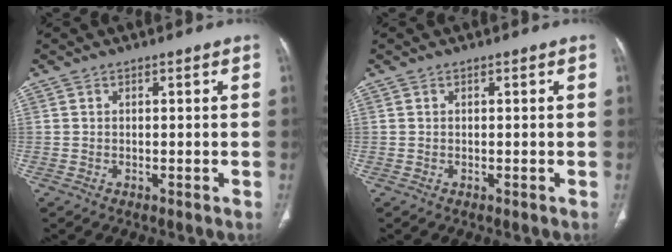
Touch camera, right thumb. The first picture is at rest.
{"total": 0.0}